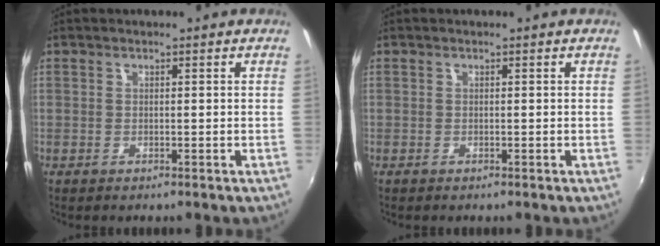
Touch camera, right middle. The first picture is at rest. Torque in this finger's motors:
{"motor_torque": [0.06, -0.06, 0.00, 0.01]}